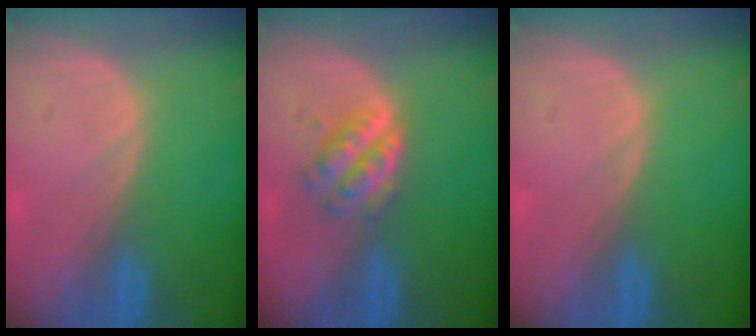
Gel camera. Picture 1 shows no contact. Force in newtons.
{"total": 4.7, "press": 4.4, "slide": 1.7}
{"total": 0.0}